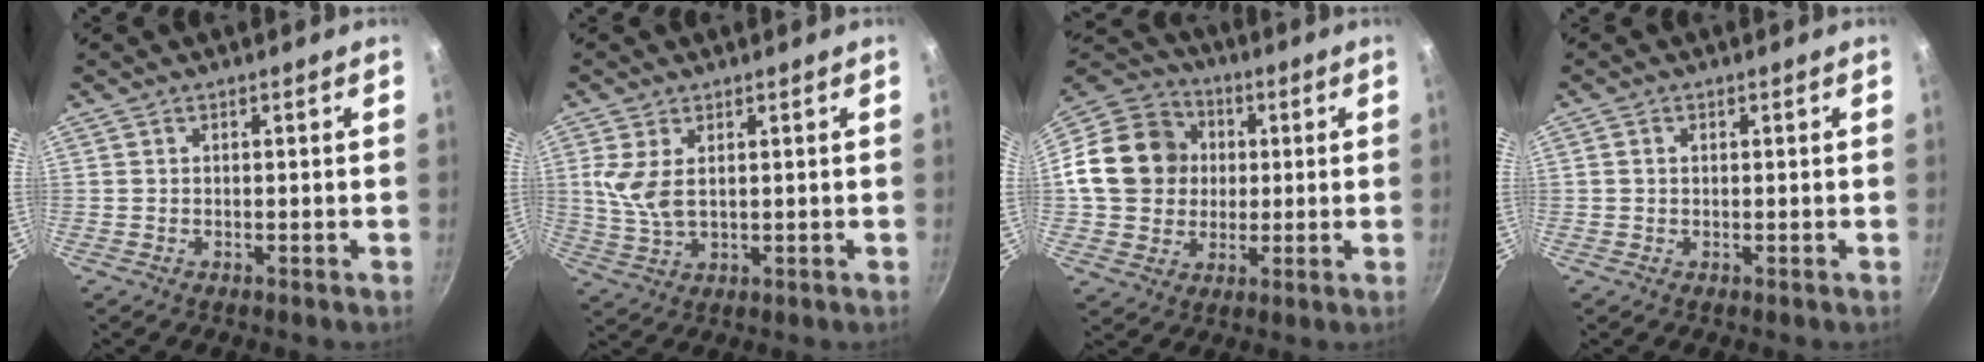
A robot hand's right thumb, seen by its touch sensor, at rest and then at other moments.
{"total": 6.4, "force": [1.5, 3.4, 5.2], "torque": [-0.106, -0.009, 0.035]}
{"total": 17.0, "force": [1.4, 14.8, 8.3], "torque": [-0.127, 0.027, 0.017]}
{"total": 0.9, "force": [0.1, 0.7, 0.4], "torque": [-0.007, 0.005, 0.000]}